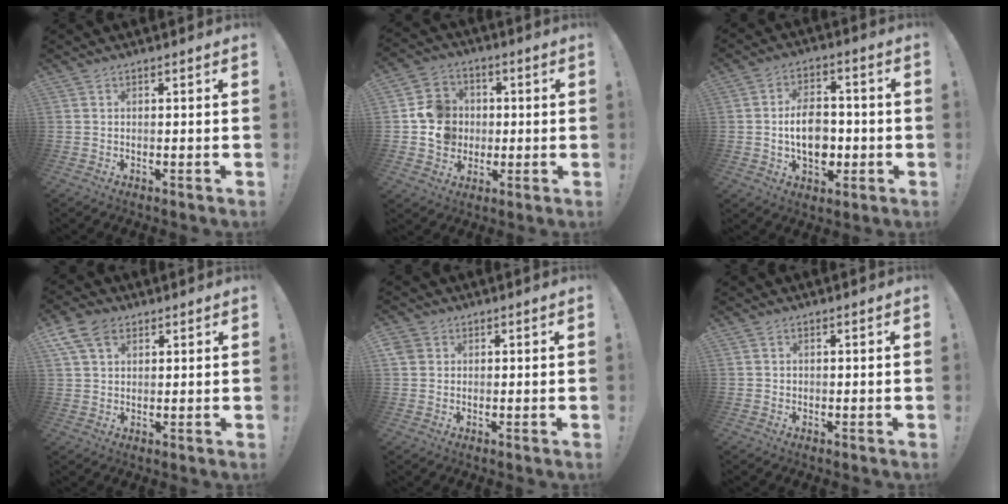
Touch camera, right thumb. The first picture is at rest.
{"total": 11.0, "force": [-0.2, 10.5, 3.2], "torque": [-0.024, 0.015, 0.008]}
{"total": 11.9, "force": [-1.4, 8.3, 8.4], "torque": [-0.139, 0.007, -0.022]}
{"total": 8.8, "force": [4.3, 5.6, 5.2], "torque": [-0.089, -0.004, 0.087]}
{"total": 3.0, "force": [1.1, 2.6, 0.9], "torque": [-0.014, 0.002, 0.023]}
{"total": 0.7, "force": [0.0, 0.7, 0.1], "torque": [-0.008, 0.005, 0.002]}